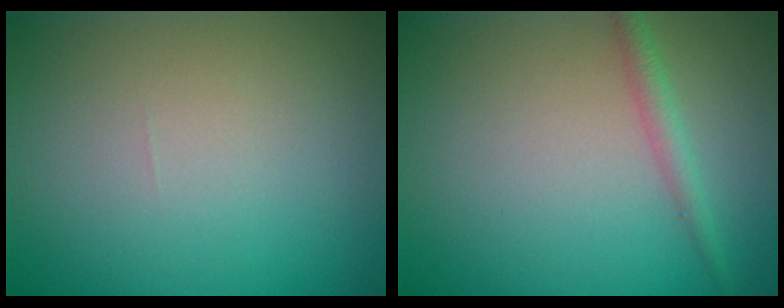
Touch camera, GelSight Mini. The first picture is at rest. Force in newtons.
{"total": 1.7, "press": 1.7, "slide": 0.1}